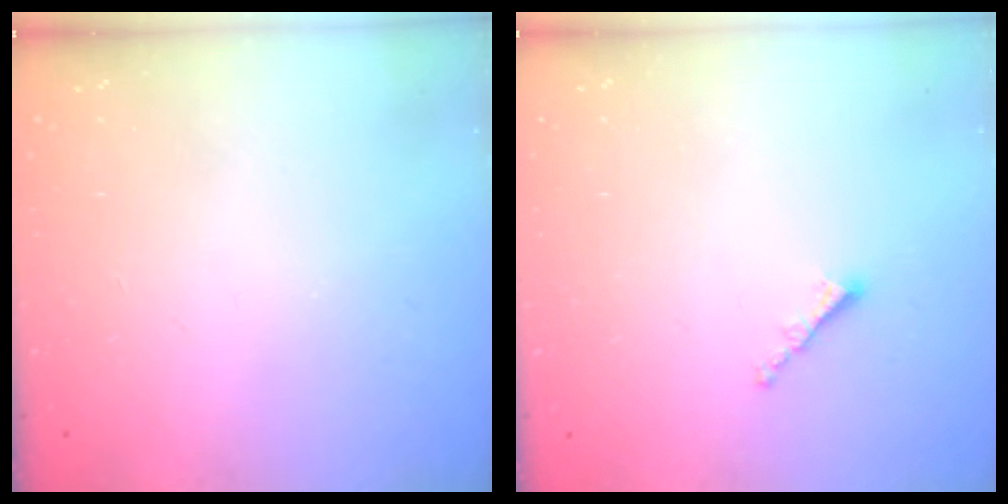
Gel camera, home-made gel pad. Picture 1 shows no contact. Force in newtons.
{"total": 1.0, "press": 0.9, "slide": 0.4}